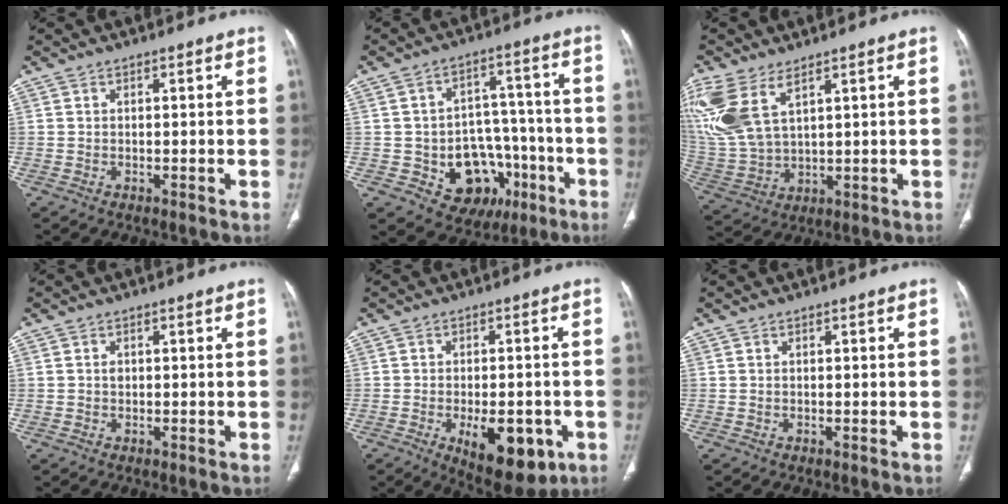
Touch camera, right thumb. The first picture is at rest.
{"total": 15.7, "force": [-5.6, 11.8, 8.7], "torque": [-0.074, 0.044, -0.063]}
{"total": 15.2, "force": [7.6, 7.7, 10.6], "torque": [-0.261, -0.020, 0.169]}
{"total": 0.8, "force": [0.1, 0.7, 0.4], "torque": [-0.005, 0.002, 0.002]}
{"total": 12.9, "force": [-4.8, 6.3, 10.3], "torque": [-0.122, 0.004, -0.054]}
{"total": 0.0}